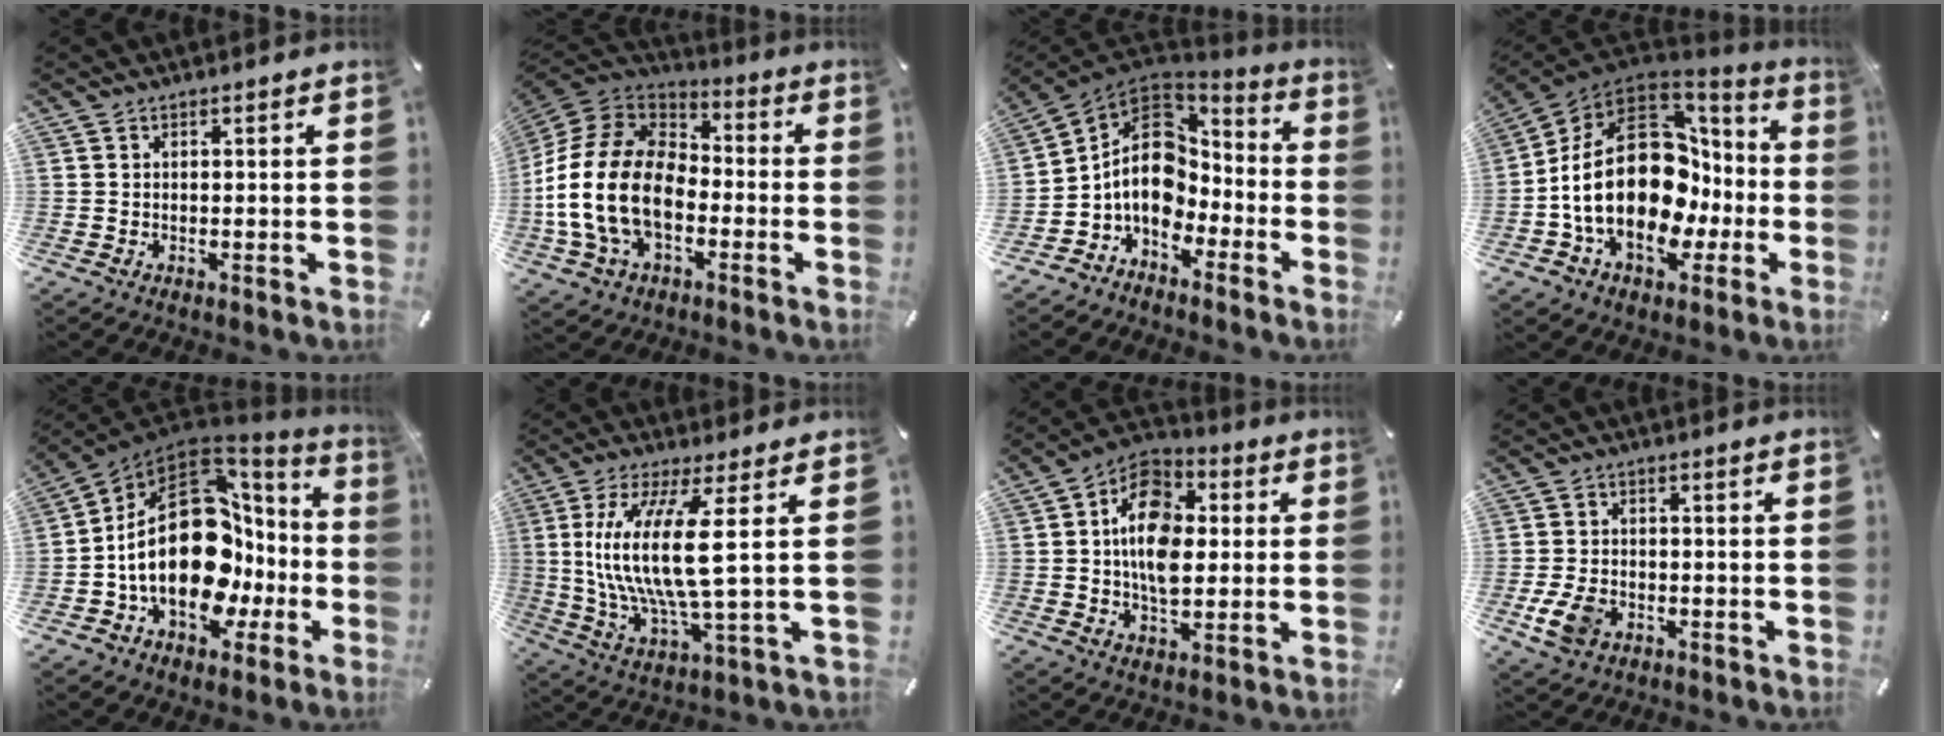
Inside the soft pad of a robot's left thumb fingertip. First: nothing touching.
{"total": 19.8, "force": [-5.9, 13.2, 13.5], "torque": [-0.287, 0.036, -0.104]}
{"total": 12.7, "force": [-1.4, 10.2, 7.5], "torque": [-0.157, 0.005, -0.029]}
{"total": 26.6, "force": [-0.2, 18.1, 19.5], "torque": [-0.360, -0.005, 0.017]}
{"total": 27.7, "force": [0.3, 18.0, 21.1], "torque": [-0.375, -0.017, 0.020]}
{"total": 16.6, "force": [2.5, 3.3, 16.0], "torque": [-0.356, -0.025, 0.025]}
{"total": 13.7, "force": [0.7, 9.7, 9.7], "torque": [-0.177, 0.003, 0.010]}
{"total": 6.5, "force": [-2.5, 4.6, 3.9], "torque": [-0.093, 0.007, -0.048]}